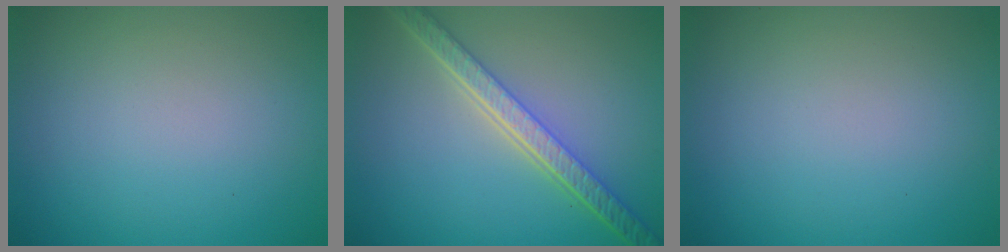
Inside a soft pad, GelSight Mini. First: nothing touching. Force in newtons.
{"total": 5.6, "press": 4.2, "slide": 3.7}
{"total": 0.0}